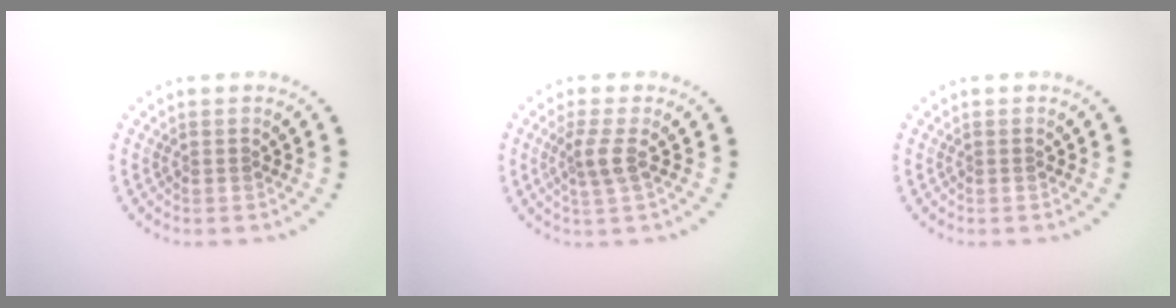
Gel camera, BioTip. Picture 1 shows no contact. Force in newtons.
{"total": 2.1, "press": 1.6, "slide": 1.3}
{"total": 0.0}